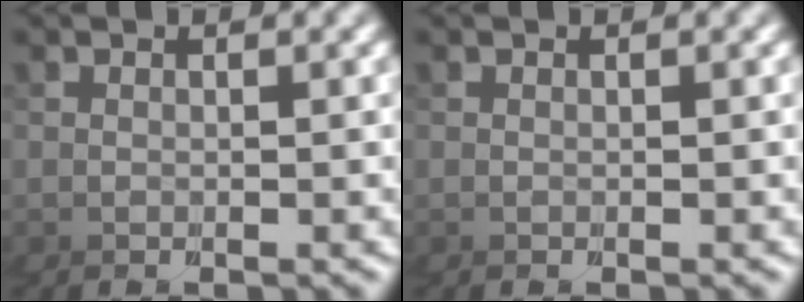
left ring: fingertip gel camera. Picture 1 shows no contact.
{"total": 0.0}